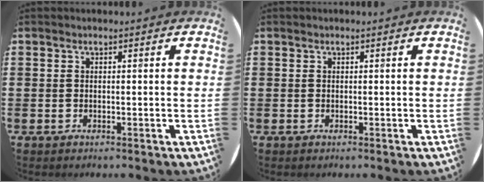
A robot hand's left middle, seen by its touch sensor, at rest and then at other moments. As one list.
[{"total": 0.0}]